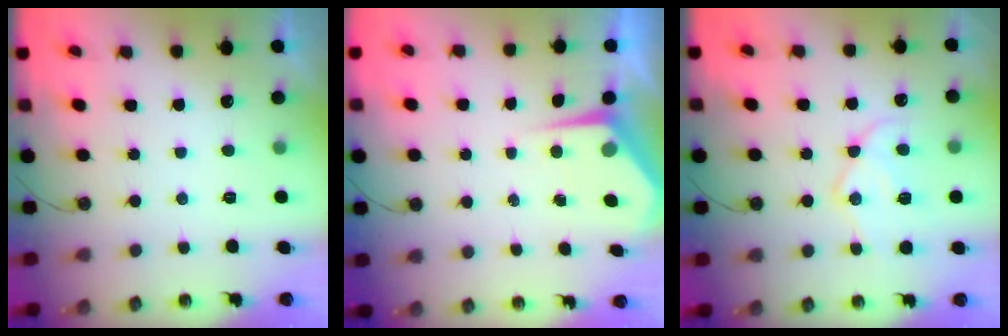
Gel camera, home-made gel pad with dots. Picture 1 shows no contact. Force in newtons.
{"total": 4.8, "press": 4.8, "slide": 0.5}
{"total": 13.8, "press": 13.7, "slide": 1.0}